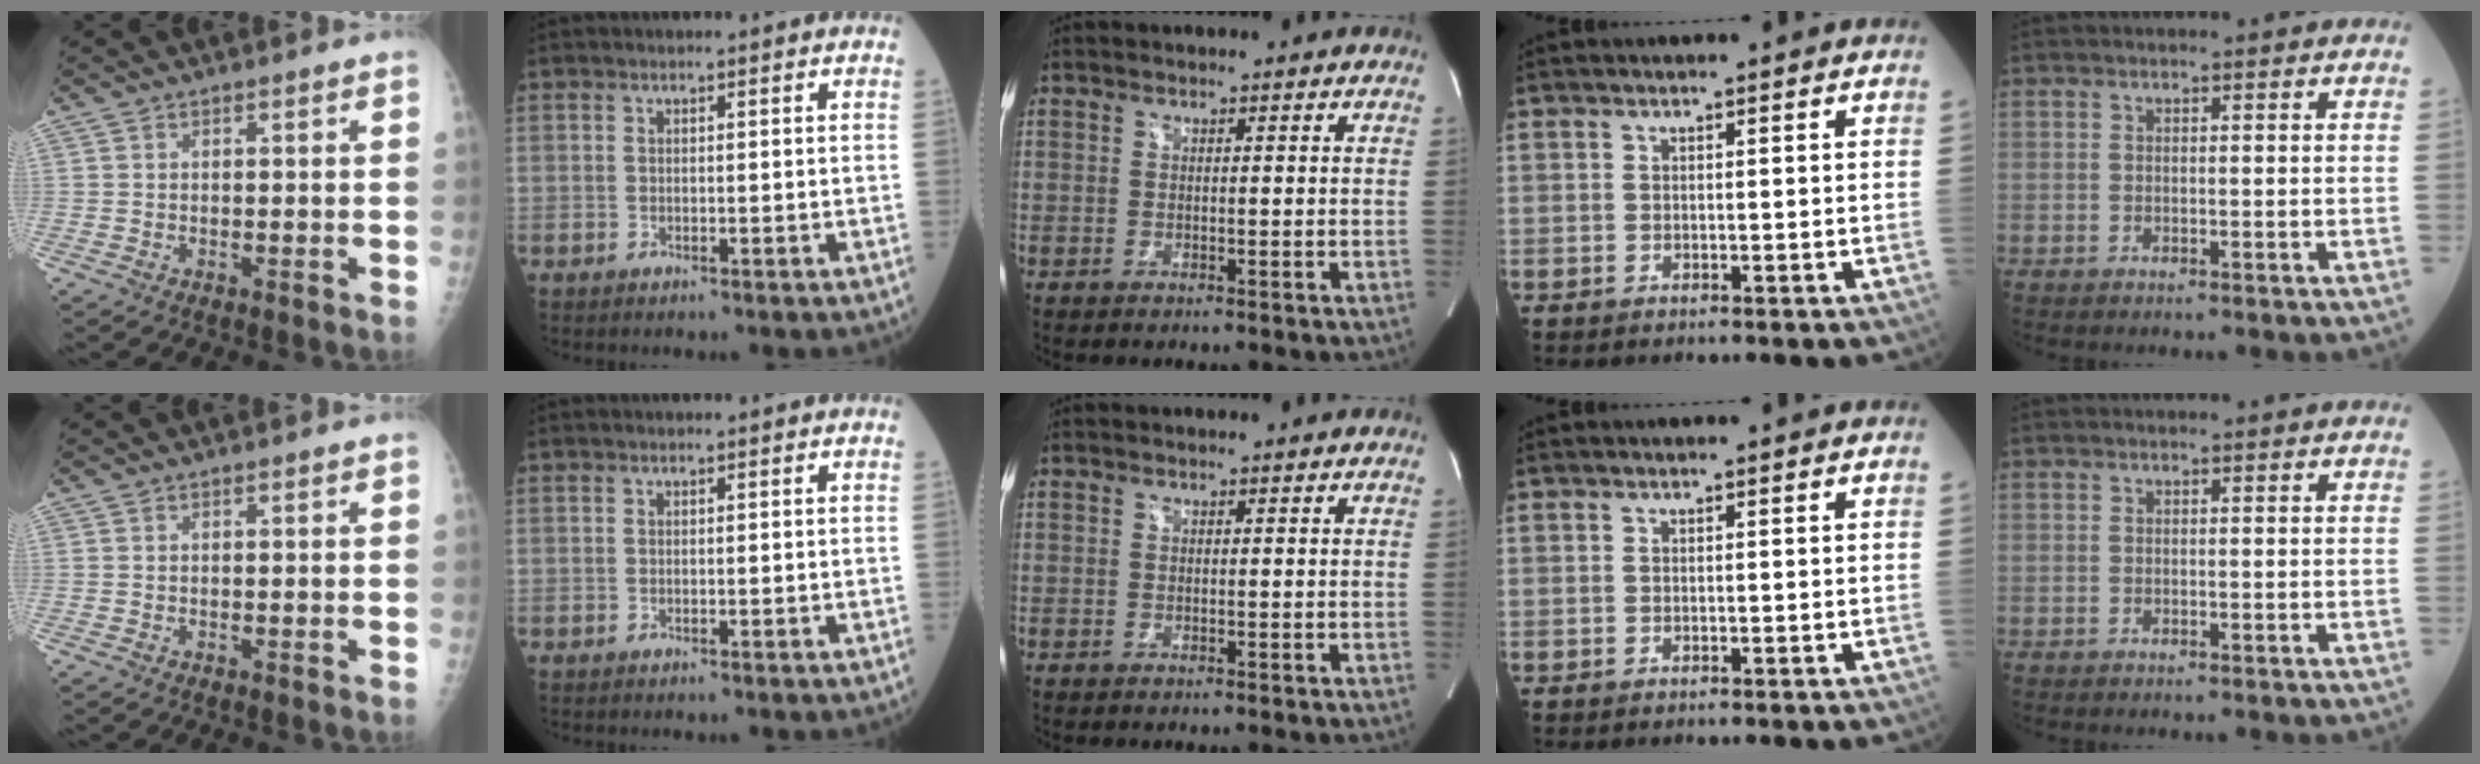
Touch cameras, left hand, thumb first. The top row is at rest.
{}